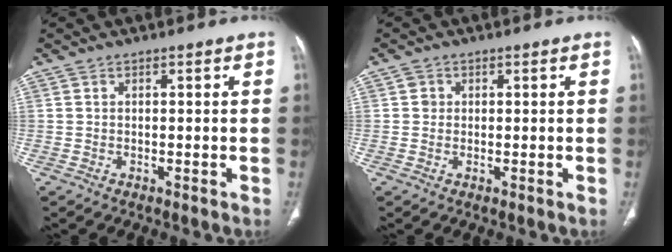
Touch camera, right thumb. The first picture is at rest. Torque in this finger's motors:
{"motor_torque": [0.01, -0.07, 0.09, 0.48, -0.02]}